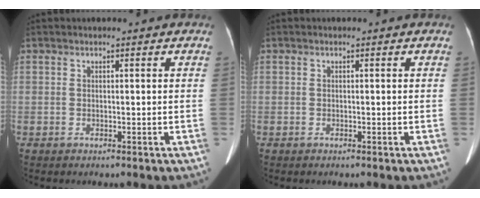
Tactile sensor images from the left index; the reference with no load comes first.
{"total": 0.0}